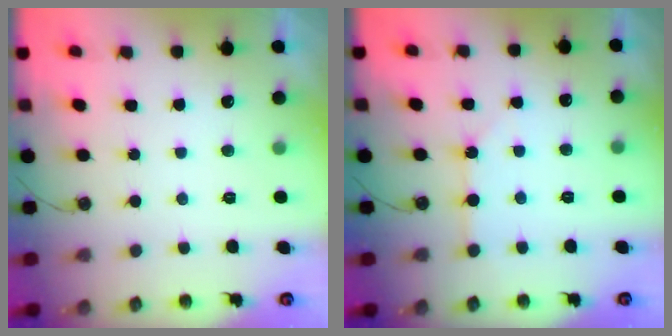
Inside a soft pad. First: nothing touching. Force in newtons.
{"total": 1.8, "press": 1.8, "slide": 0.1}